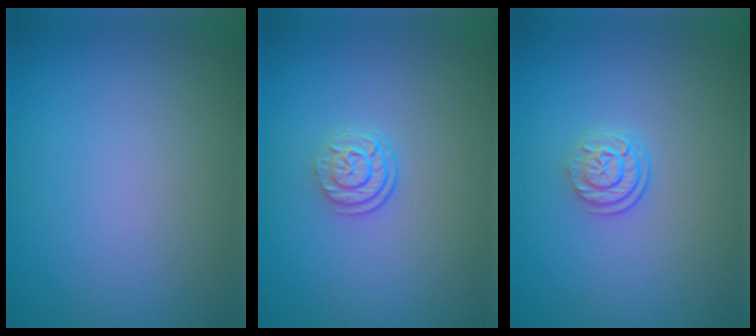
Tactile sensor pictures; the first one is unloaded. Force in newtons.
{"total": 2.4, "press": 1.8, "slide": 1.6}
{"total": 2.4, "press": 1.8, "slide": 1.7}